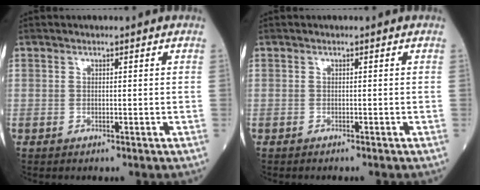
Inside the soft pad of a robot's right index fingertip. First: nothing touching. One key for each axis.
{"total": 0.7, "fx": -0.6, "fy": 0.0, "fz": 0.2, "tx": -0.005, "ty": -0.001, "tz": -0.010}